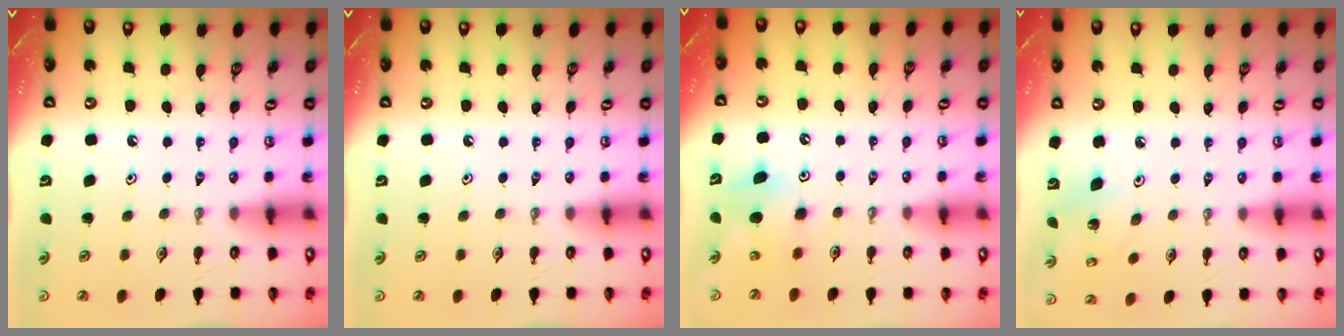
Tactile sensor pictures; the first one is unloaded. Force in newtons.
{"total": 0.0}
{"total": 8.1, "press": 8.0, "slide": 0.7}
{"total": 3.7, "press": 3.6, "slide": 0.3}